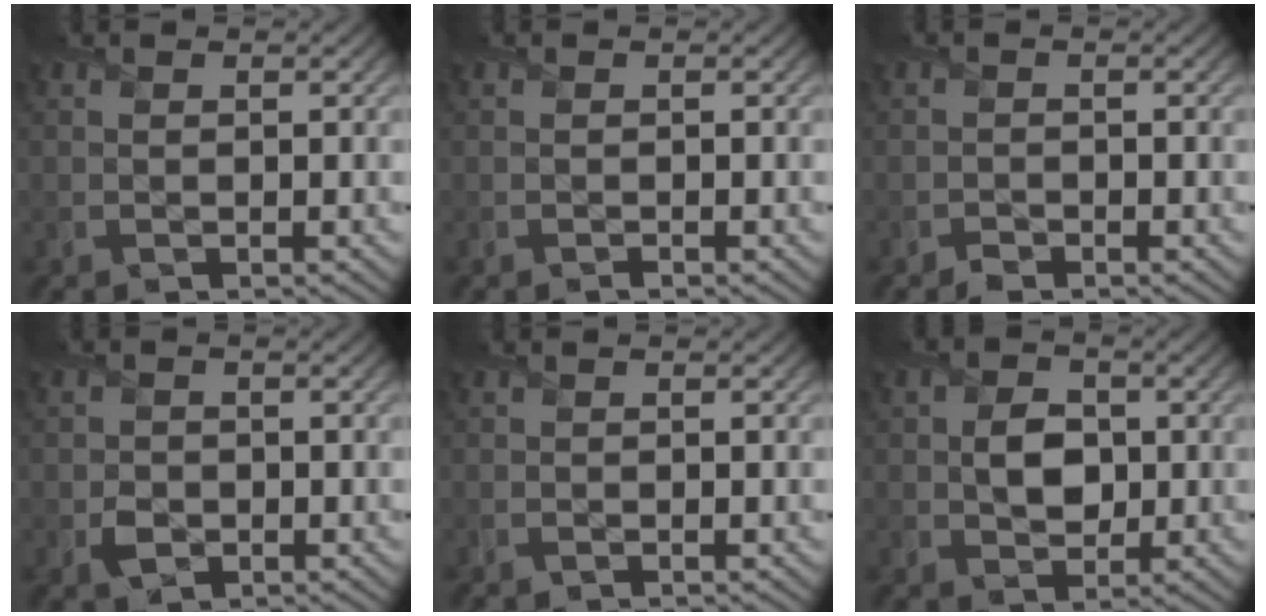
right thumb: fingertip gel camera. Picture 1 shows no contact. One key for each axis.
{"total": 0.0}
{"total": 0.8, "fx": -0.7, "fy": 0.3, "fz": -0.2, "tx": 0.008, "ty": 0.000, "tz": -0.015}
{"total": 1.8, "fx": -0.5, "fy": 1.7, "fz": 0.4, "tx": -0.002, "ty": -0.005, "tz": -0.014}
{"total": 0.0}
{"total": 4.3, "fx": 0.1, "fy": 3.4, "fz": 2.7, "tx": -0.051, "ty": -0.005, "tz": -0.006}